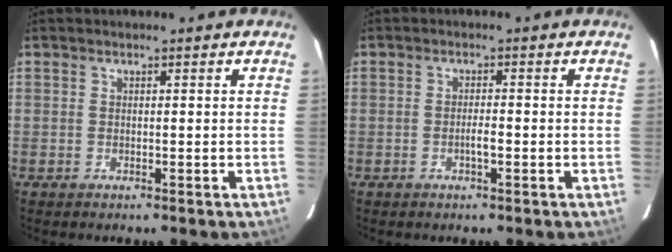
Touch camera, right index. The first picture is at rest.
{"total": 1.8, "force": [-0.7, 0.2, 1.7], "torque": [-0.030, 0.001, -0.013]}